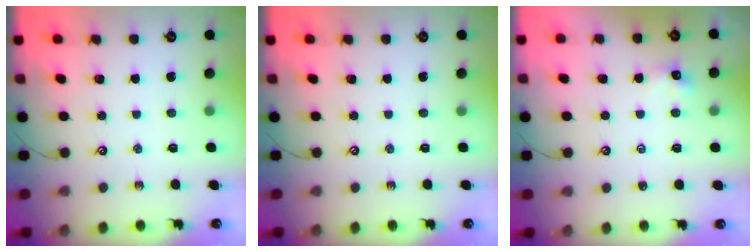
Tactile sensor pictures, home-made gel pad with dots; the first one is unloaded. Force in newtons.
{"total": 0.0}
{"total": 2.4, "press": 2.3, "slide": 0.6}